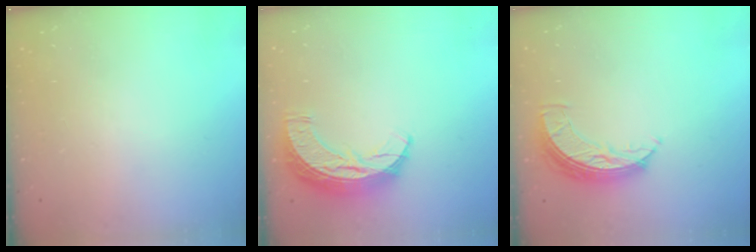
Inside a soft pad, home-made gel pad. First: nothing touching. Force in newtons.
{"total": 11.3, "press": 11.2, "slide": 0.7}
{"total": 7.8, "press": 7.8, "slide": 0.6}